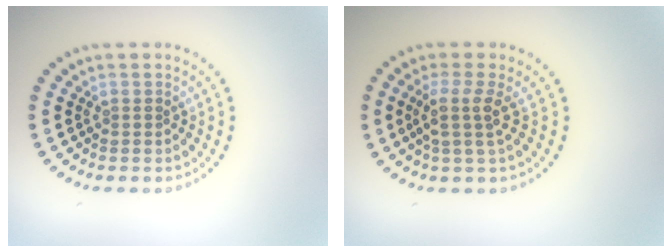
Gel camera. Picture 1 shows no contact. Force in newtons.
{"total": 2.5, "press": 1.9, "slide": 1.6}